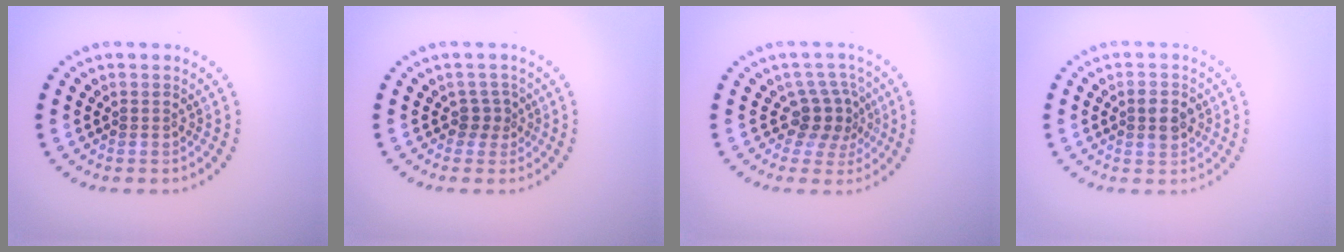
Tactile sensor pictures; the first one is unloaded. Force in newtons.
{"total": 1.6, "press": 1.0, "slide": 1.2}
{"total": 3.2, "press": 2.4, "slide": 2.1}
{"total": 2.7, "press": 2.7, "slide": 0.1}